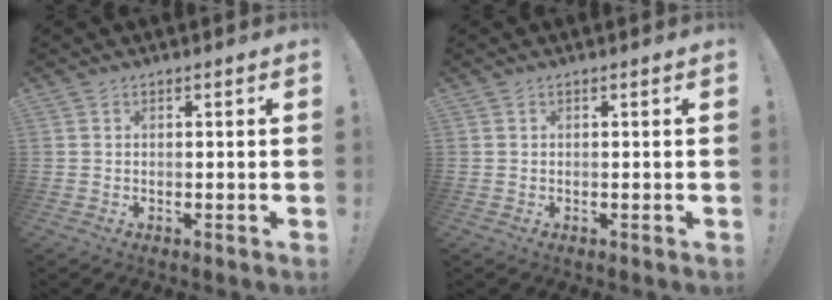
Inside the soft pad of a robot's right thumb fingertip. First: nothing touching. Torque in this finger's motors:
{"motor_torque": [0.02, -0.02, 0.00, 0.00, 0.00]}